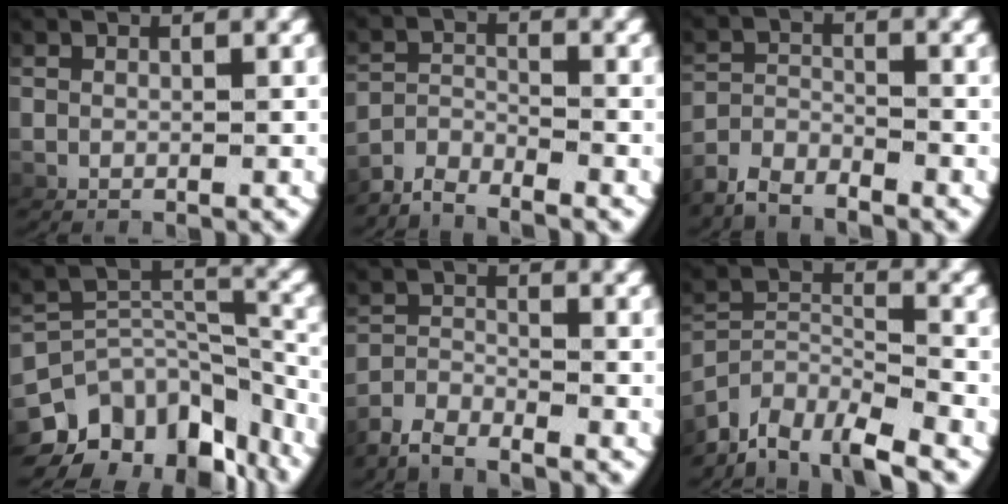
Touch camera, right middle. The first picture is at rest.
{"total": 3.2, "force": [-3.1, 0.2, 0.7], "torque": [-0.010, -0.003, -0.059]}
{"total": 3.3, "force": [-3.2, 0.5, 0.5], "torque": [-0.008, 0.000, -0.060]}
{"total": 12.0, "force": [-5.2, 8.5, 6.8], "torque": [-0.115, -0.035, -0.076]}
{"total": 3.0, "force": [-2.9, 0.3, 0.7], "torque": [-0.013, -0.002, -0.056]}
{"total": 7.9, "force": [-4.9, 4.5, 4.3], "torque": [-0.086, -0.034, -0.072]}